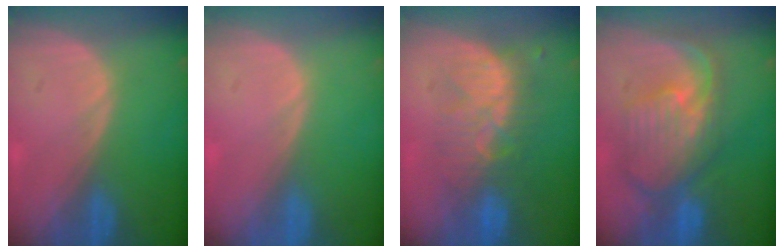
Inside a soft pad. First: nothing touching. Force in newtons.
{"total": 0.0}
{"total": 8.3, "press": 8.1, "slide": 2.0}
{"total": 10.7, "press": 9.5, "slide": 4.9}